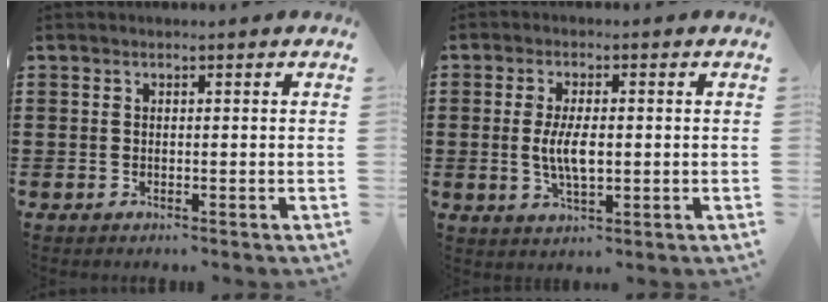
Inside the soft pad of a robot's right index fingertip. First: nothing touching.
{"total": 5.5, "force": [-0.2, 2.0, 5.2], "torque": [-0.116, -0.005, -0.011]}